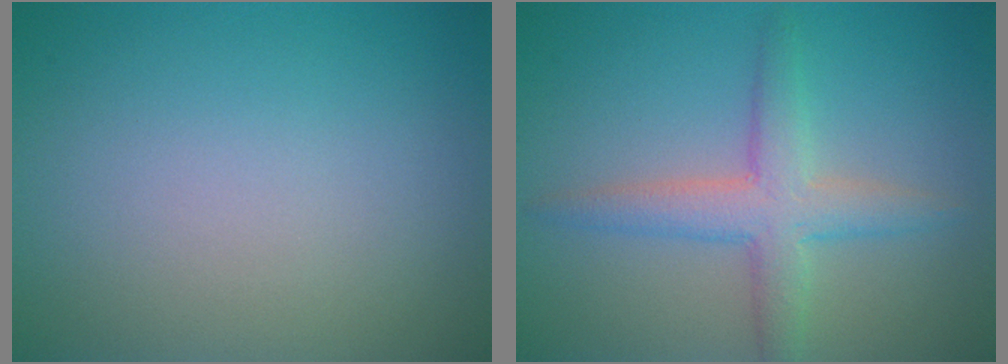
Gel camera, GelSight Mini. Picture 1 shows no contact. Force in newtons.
{"total": 4.0, "press": 4.0, "slide": 0.1}